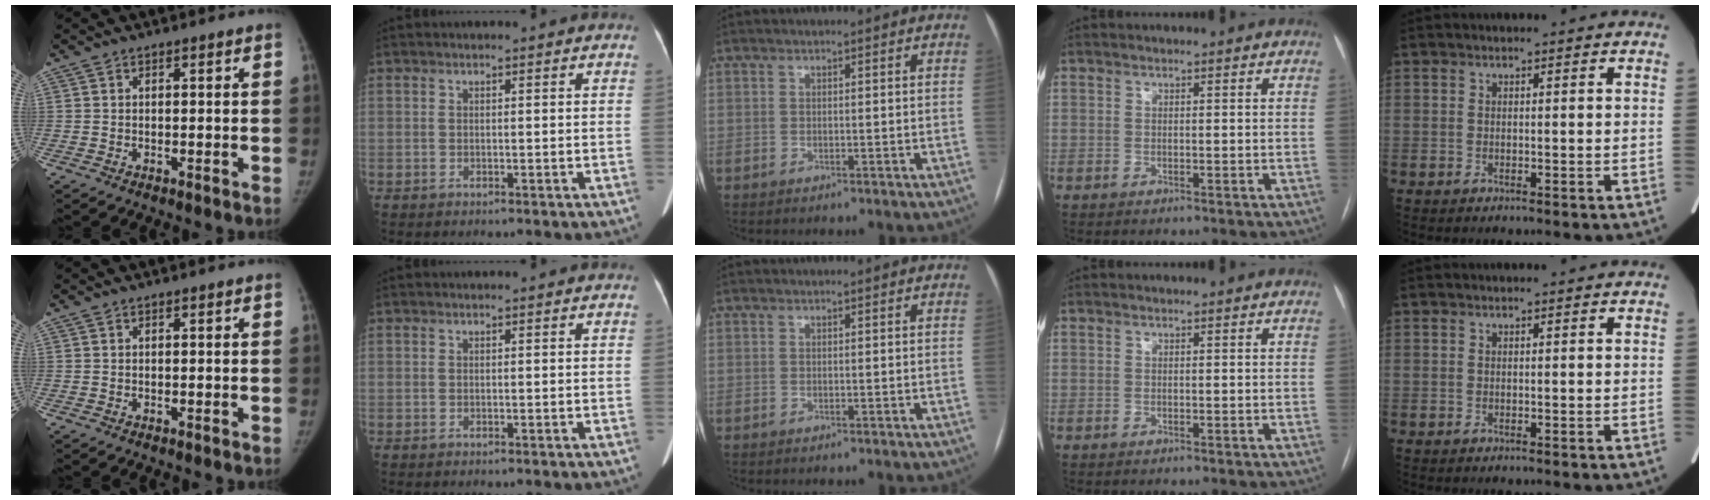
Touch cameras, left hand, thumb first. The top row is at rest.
{}